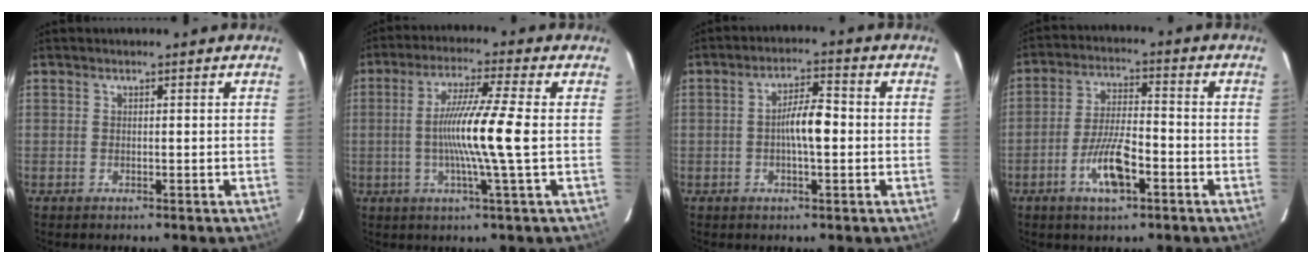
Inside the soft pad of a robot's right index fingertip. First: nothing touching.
{"total": 10.2, "force": [-0.6, -1.6, 10.0], "torque": [-0.191, -0.009, -0.014]}
{"total": 5.4, "force": [-0.5, 1.2, 5.3], "torque": [-0.096, 0.013, -0.010]}
{"total": 8.4, "force": [-3.7, 2.3, 7.2], "torque": [-0.142, 0.000, -0.067]}